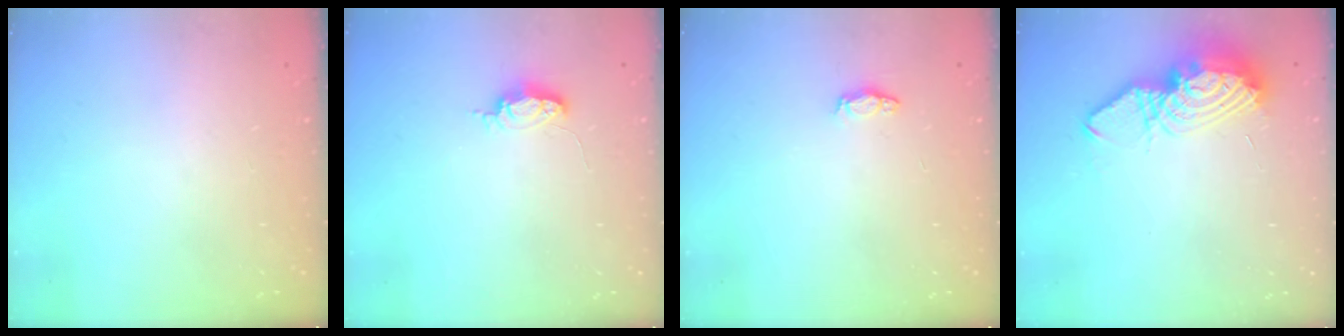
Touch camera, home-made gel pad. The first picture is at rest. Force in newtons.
{"total": 4.0, "press": 3.9, "slide": 0.5}
{"total": 3.0, "press": 2.9, "slide": 0.4}
{"total": 14.2, "press": 14.1, "slide": 1.2}